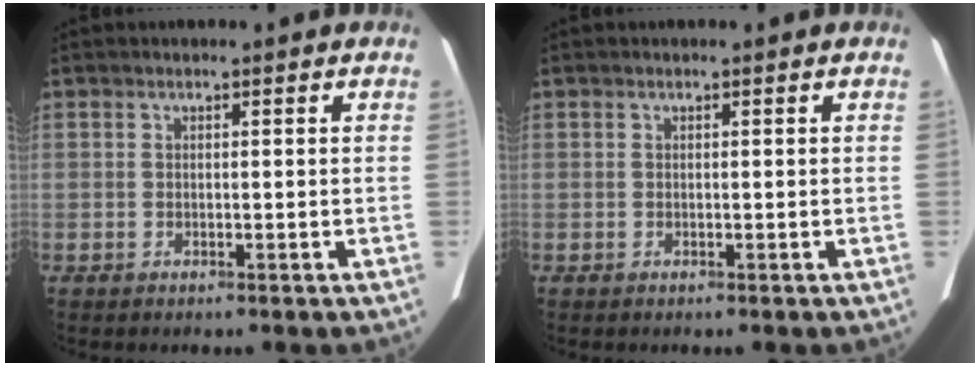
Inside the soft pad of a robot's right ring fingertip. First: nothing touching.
{"total": 0.0}